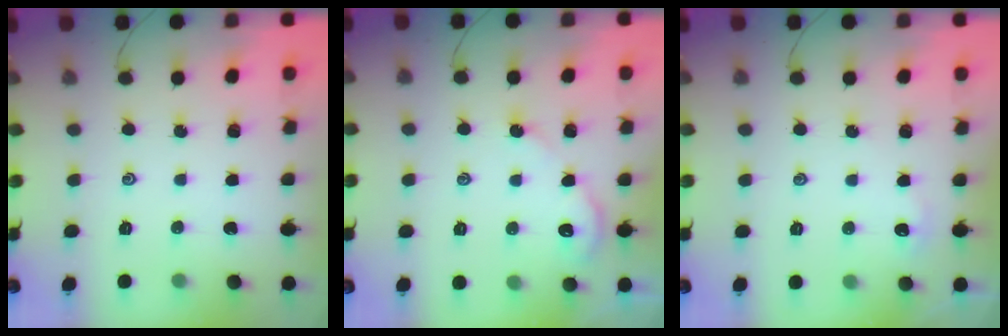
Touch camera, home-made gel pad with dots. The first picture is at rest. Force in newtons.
{"total": 2.9, "press": 2.9, "slide": 0.4}
{"total": 2.7, "press": 2.7, "slide": 0.3}